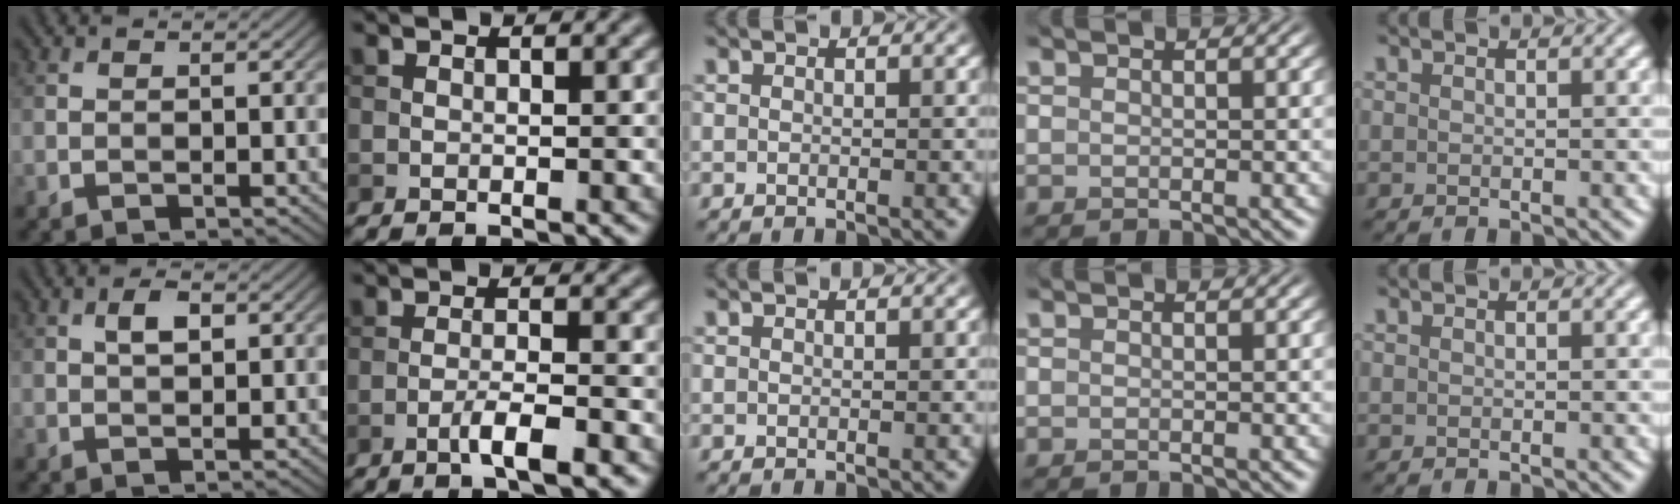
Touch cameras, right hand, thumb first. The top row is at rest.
{"thumb": {"total": 2.6, "force": [0.8, 1.2, 2.1], "torque": [-0.040, 0.003, 0.011]}, "index": {"total": 3.2, "force": [-1.8, 0.5, 2.7], "torque": [-0.047, 0.006, -0.036]}}